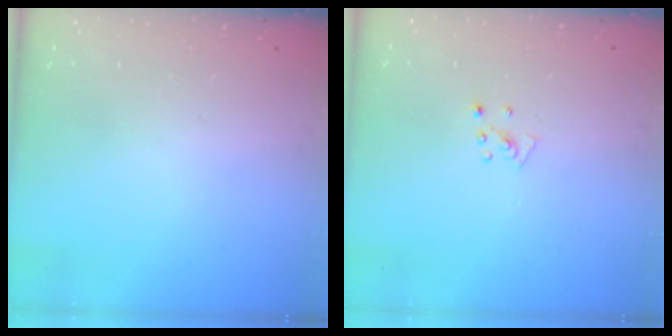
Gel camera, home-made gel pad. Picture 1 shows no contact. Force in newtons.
{"total": 3.9, "press": 3.9, "slide": 0.4}